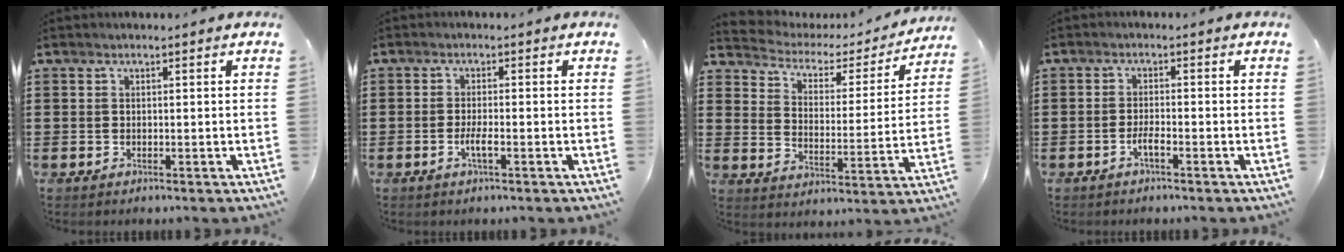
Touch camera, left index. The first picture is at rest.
{"total": 2.5, "force": [-0.9, 0.3, 2.3], "torque": [-0.047, -0.003, -0.017]}
{"total": 2.6, "force": [2.1, 1.4, 0.7], "torque": [-0.034, -0.018, 0.025]}
{"total": 2.0, "force": [-1.2, 0.2, 1.6], "torque": [-0.030, 0.000, -0.021]}